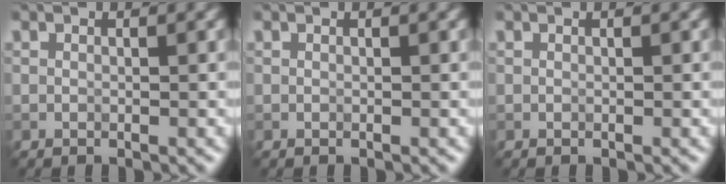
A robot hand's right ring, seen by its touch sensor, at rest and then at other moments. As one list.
[{"total": 0.0}, {"total": 0.0}]